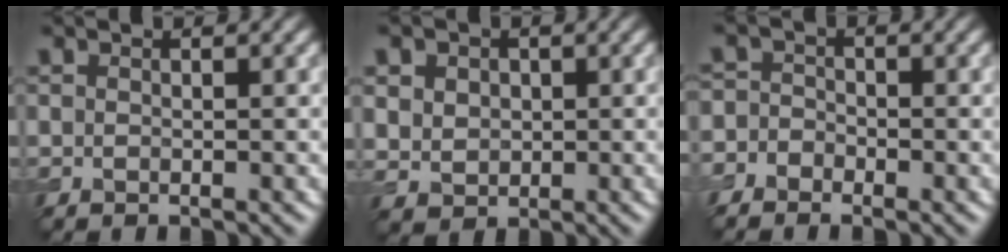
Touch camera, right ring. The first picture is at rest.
{"total": 5.2, "force": [1.9, 4.2, 2.4], "torque": [-0.067, 0.018, 0.029]}
{"total": 2.4, "force": [-1.5, 1.8, 0.4], "torque": [0.010, 0.009, -0.038]}